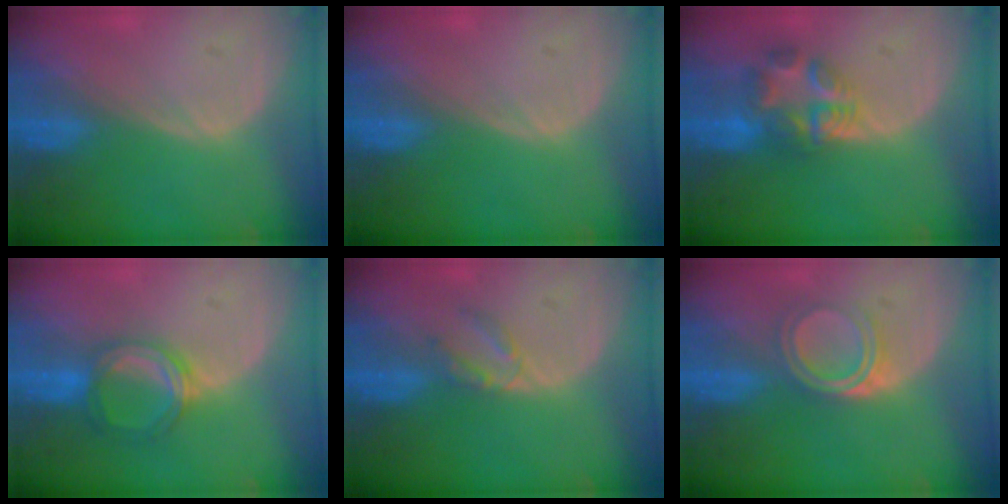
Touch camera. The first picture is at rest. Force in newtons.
{"total": 0.0}
{"total": 6.1, "press": 6.0, "slide": 1.2}
{"total": 5.3, "press": 5.2, "slide": 0.5}
{"total": 2.8, "press": 2.8, "slide": 0.3}
{"total": 5.1, "press": 4.3, "slide": 2.7}